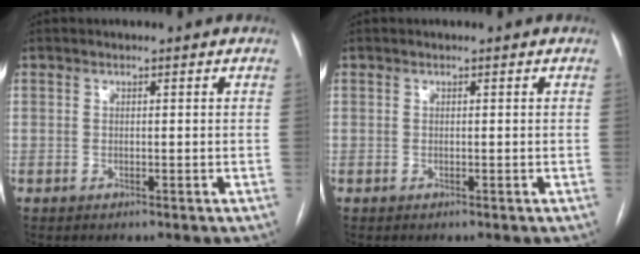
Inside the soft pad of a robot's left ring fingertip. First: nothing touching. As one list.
[{"total": 0.0}]